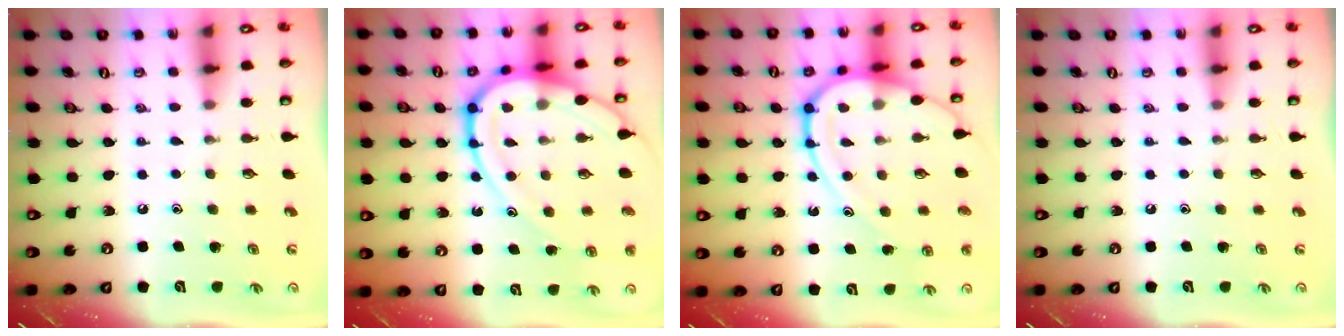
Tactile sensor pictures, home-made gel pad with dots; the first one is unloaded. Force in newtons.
{"total": 17.7, "press": 17.7, "slide": 1.1}
{"total": 13.9, "press": 13.8, "slide": 0.8}
{"total": 0.0}